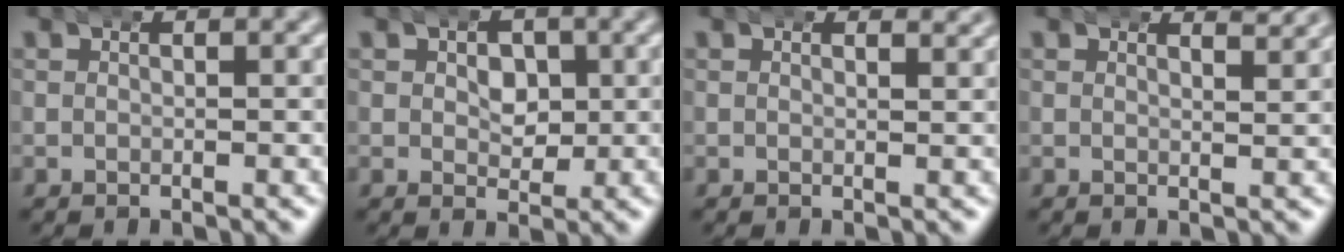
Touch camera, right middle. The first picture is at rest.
{"total": 2.5, "force": [0.6, 2.1, 1.2], "torque": [-0.019, -0.017, 0.014]}
{"total": 1.2, "force": [1.2, 0.2, 0.3], "torque": [0.001, -0.003, 0.015]}
{"total": 2.0, "force": [1.8, 0.1, 0.7], "torque": [-0.006, -0.007, 0.027]}